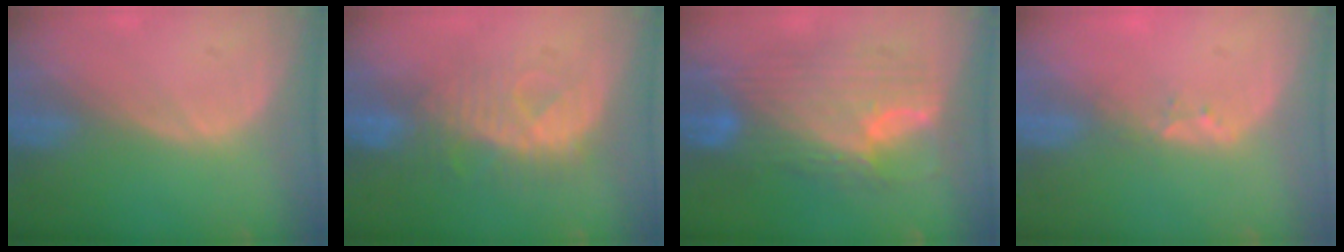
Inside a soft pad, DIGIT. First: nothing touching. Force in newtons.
{"total": 8.1, "press": 7.9, "slide": 2.0}
{"total": 11.7, "press": 11.7, "slide": 1.1}
{"total": 1.7, "press": 1.5, "slide": 0.9}